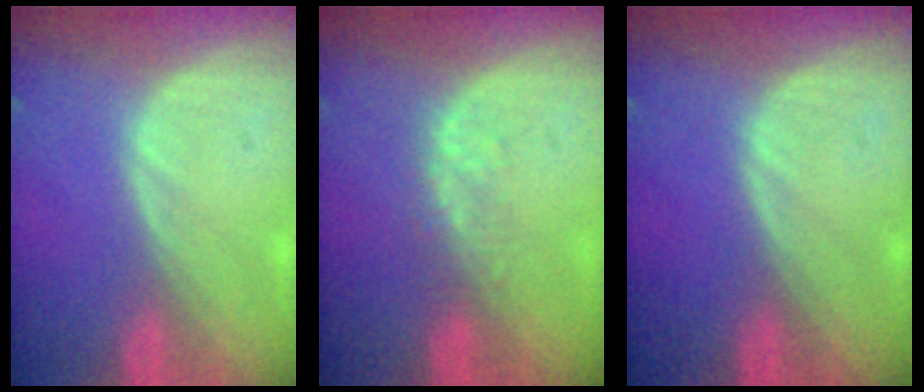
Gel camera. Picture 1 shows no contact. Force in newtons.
{"total": 2.9, "press": 2.3, "slide": 1.8}
{"total": 0.0}